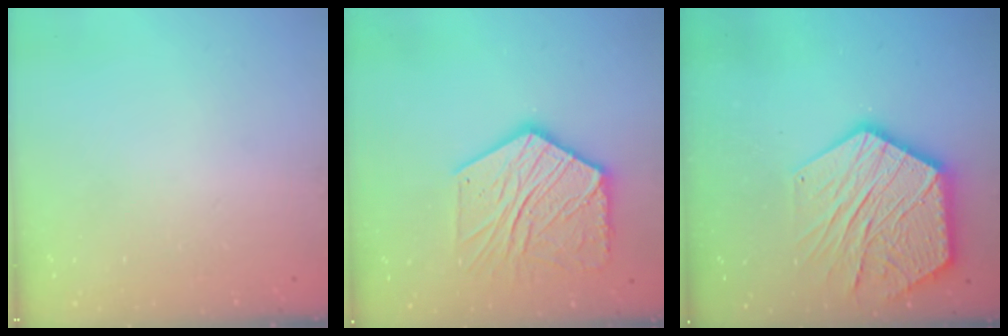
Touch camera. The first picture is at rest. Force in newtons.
{"total": 18.5, "press": 18.4, "slide": 1.4}
{"total": 21.4, "press": 21.4, "slide": 1.7}